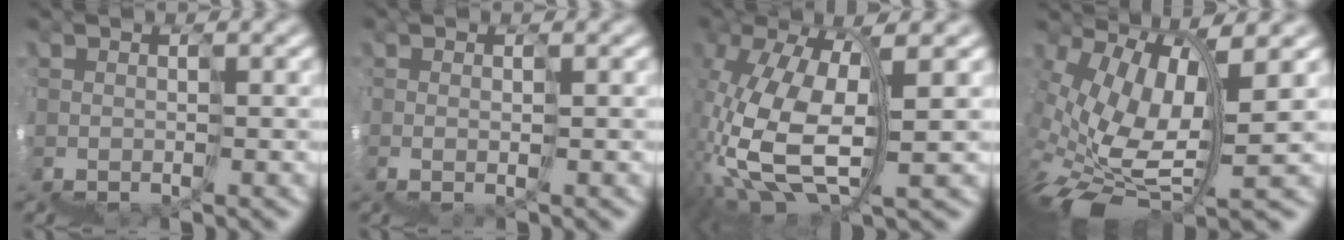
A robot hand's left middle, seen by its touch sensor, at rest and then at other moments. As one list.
[{"total": 2.2, "force": [0.0, 0.9, 2.1], "torque": [-0.014, 0.002, 0.004]}, {"total": 7.1, "force": [0.1, 3.1, 6.4], "torque": [-0.168, 0.010, 0.006]}, {"total": 7.0, "force": [0.2, 2.3, 6.6], "torque": [-0.160, 0.000, 0.019]}]